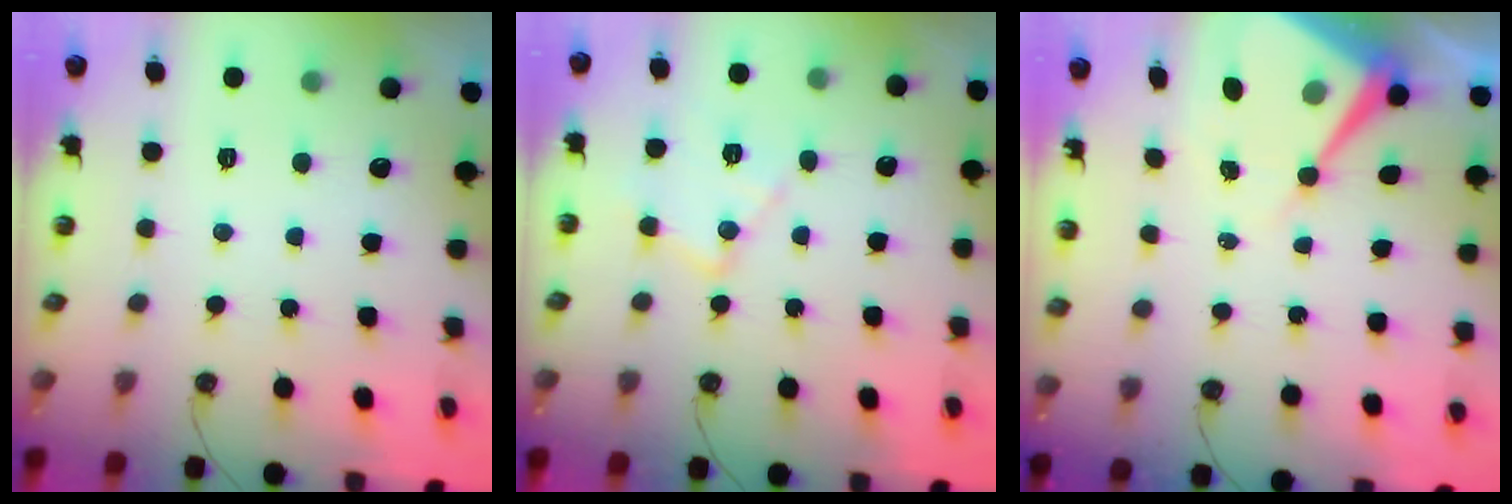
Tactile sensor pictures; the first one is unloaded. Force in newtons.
{"total": 11.6, "press": 11.6, "slide": 0.7}
{"total": 10.3, "press": 10.2, "slide": 1.1}